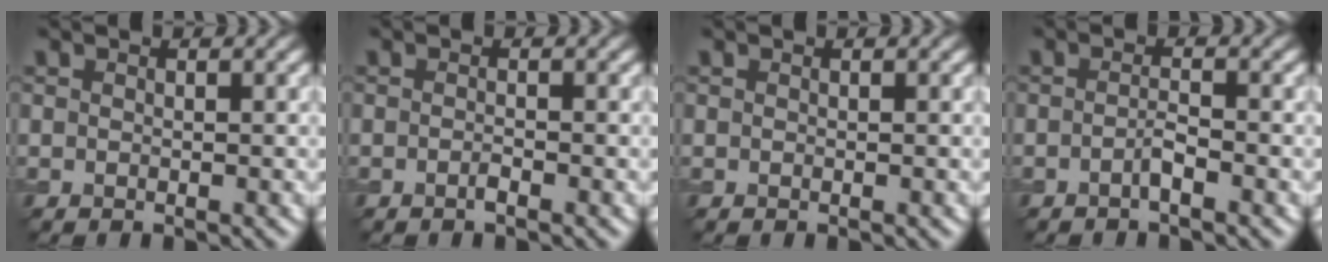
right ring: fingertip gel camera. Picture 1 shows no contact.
{"total": 0.7, "force": [-0.5, 0.1, 0.5], "torque": [-0.012, 0.001, -0.009]}
{"total": 0.0}
{"total": 1.3, "force": [-0.7, 0.1, 1.0], "torque": [-0.020, 0.004, -0.016]}